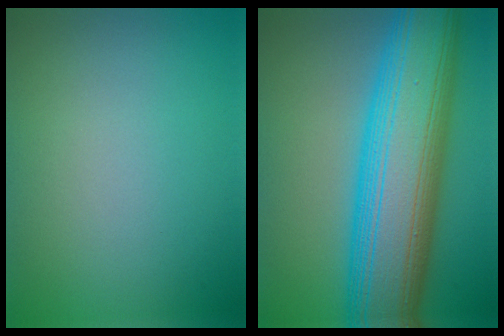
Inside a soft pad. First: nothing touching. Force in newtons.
{"total": 14.4, "press": 14.4, "slide": 0.1}